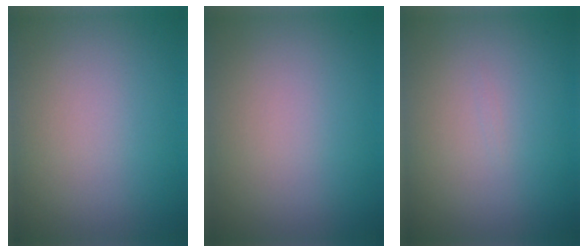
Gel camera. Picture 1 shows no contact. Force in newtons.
{"total": 0.0}
{"total": 0.0}